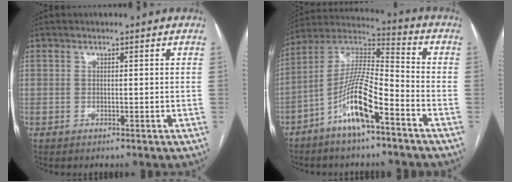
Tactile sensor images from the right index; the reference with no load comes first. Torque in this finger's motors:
{"motor_torque": [1.95, -0.19, 0.62, 0.21]}